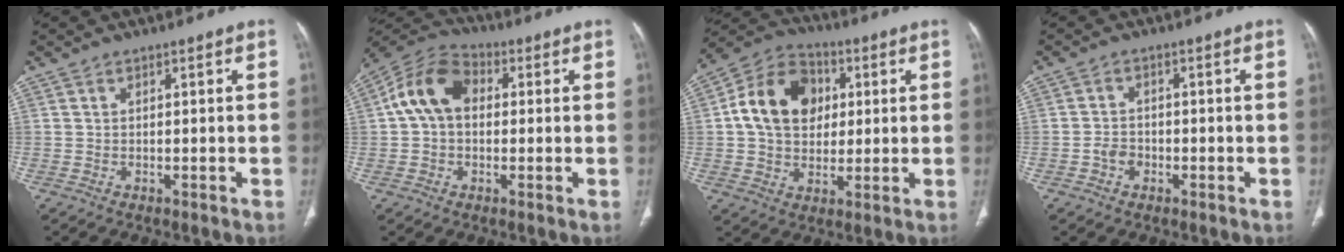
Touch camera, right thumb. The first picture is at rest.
{"total": 11.1, "force": [1.3, 7.9, 7.6], "torque": [-0.135, 0.031, 0.011]}
{"total": 15.2, "force": [2.6, 11.7, 9.5], "torque": [-0.140, 0.014, 0.037]}
{"total": 2.8, "force": [-1.1, 2.2, 1.4], "torque": [-0.014, 0.013, -0.022]}